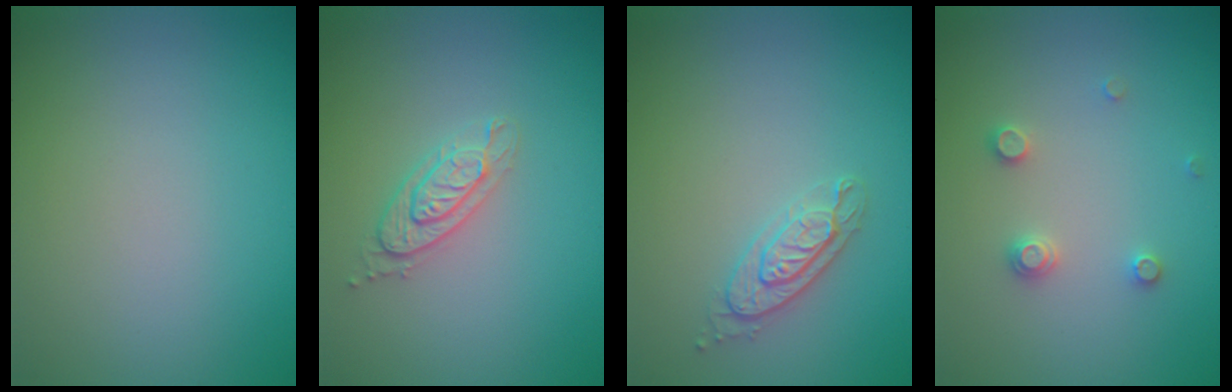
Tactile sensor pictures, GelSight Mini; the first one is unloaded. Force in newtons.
{"total": 2.1, "press": 2.1, "slide": 0.4}
{"total": 2.1, "press": 2.1, "slide": 0.5}
{"total": 1.5, "press": 1.5, "slide": 0.2}